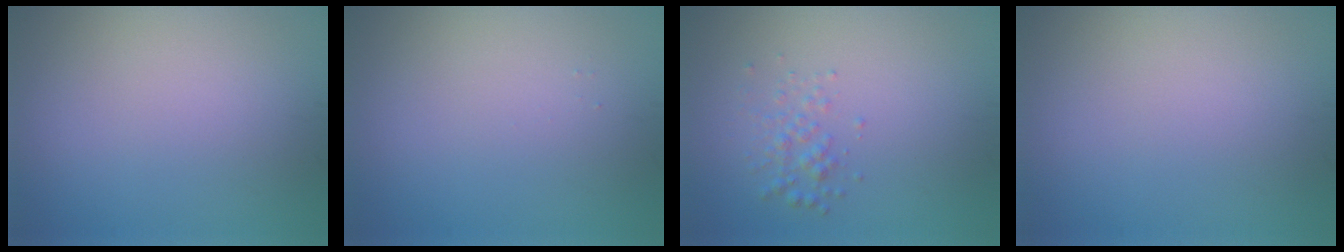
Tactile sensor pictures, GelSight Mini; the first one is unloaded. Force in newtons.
{"total": 0.0}
{"total": 1.7, "press": 1.7, "slide": 0.1}
{"total": 0.0}